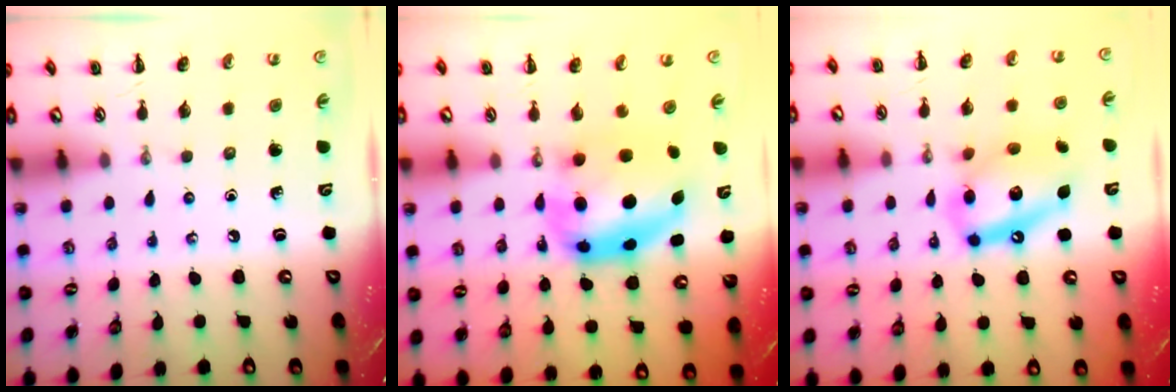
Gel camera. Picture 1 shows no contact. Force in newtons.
{"total": 8.7, "press": 8.5, "slide": 2.0}
{"total": 14.7, "press": 14.3, "slide": 3.2}